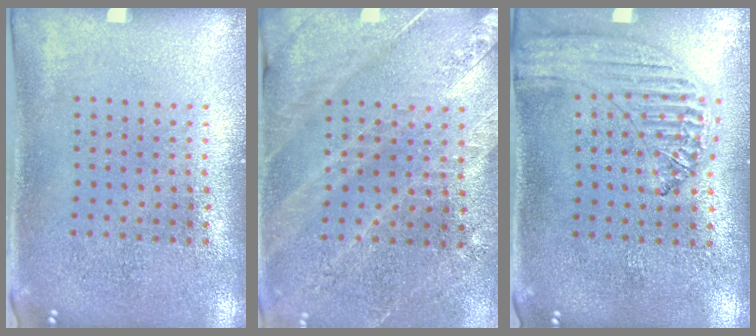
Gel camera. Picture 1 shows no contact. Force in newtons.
{"total": 2.6, "press": 2.6, "slide": 0.4}
{"total": 1.2, "press": 1.2, "slide": 0.1}